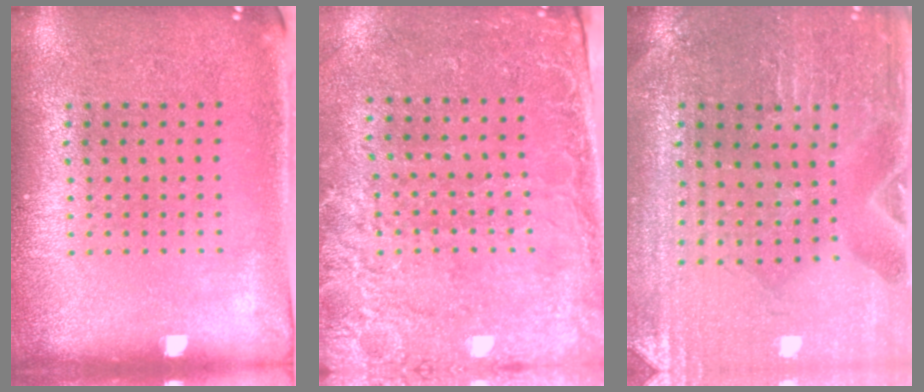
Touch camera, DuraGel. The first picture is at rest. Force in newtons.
{"total": 2.6, "press": 2.2, "slide": 1.2}
{"total": 0.8, "press": 0.8, "slide": 0.1}